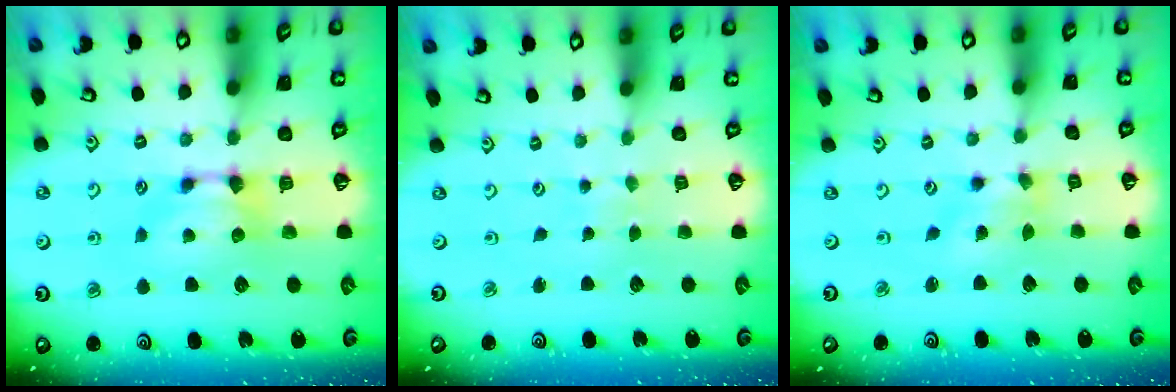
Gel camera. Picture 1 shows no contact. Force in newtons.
{"total": 5.2, "press": 5.2, "slide": 0.4}
{"total": 1.2, "press": 0.3, "slide": 1.2}